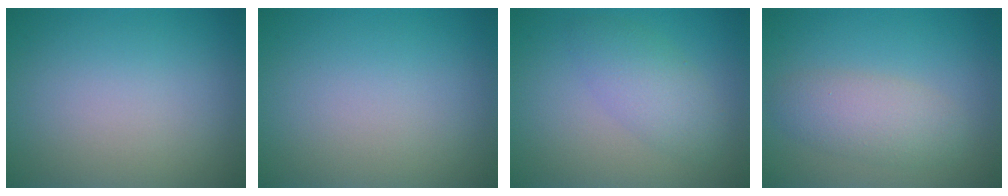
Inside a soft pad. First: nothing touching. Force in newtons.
{"total": 0.0}
{"total": 3.1, "press": 3.1, "slide": 0.0}
{"total": 3.5, "press": 3.5, "slide": 0.1}